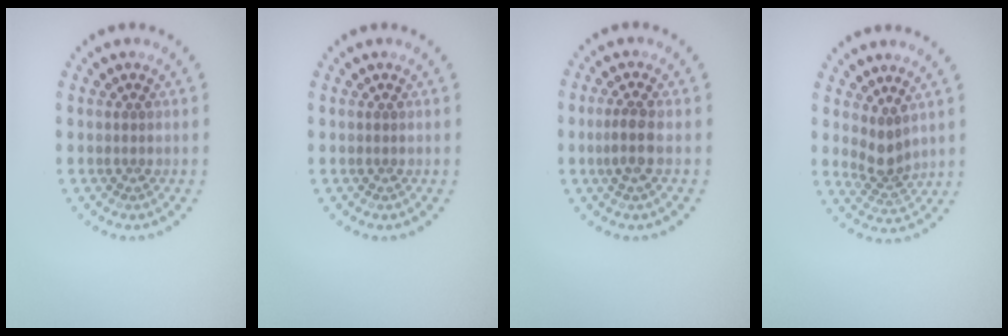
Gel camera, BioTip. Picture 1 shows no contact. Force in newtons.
{"total": 0.0}
{"total": 2.0, "press": 1.8, "slide": 1.0}
{"total": 2.4, "press": 1.8, "slide": 1.6}